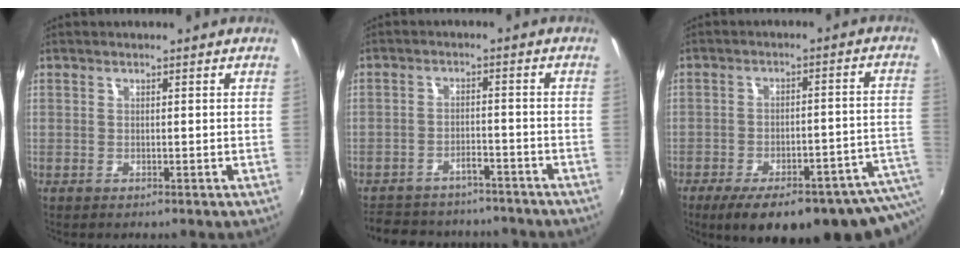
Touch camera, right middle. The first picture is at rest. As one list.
[{"total": 14.8, "force": [-12.9, 5.2, 5.1], "torque": [-0.118, 0.014, -0.174]}, {"total": 20.8, "force": [-14.1, 5.9, 14.1], "torque": [-0.177, -0.030, -0.174]}]